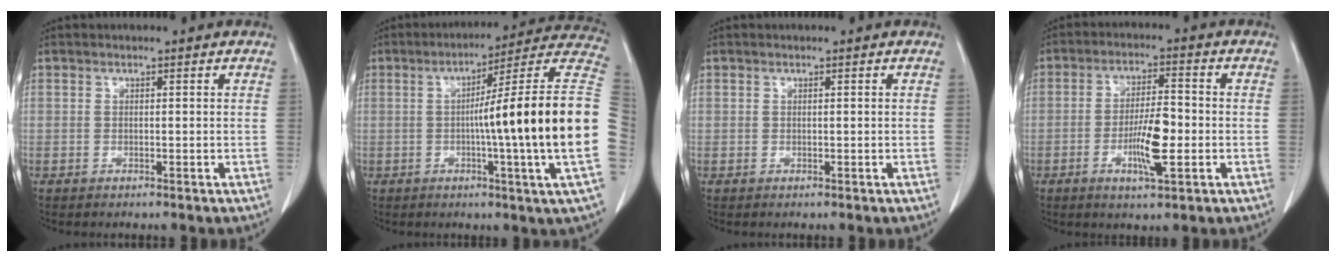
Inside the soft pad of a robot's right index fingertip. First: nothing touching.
{"total": 21.1, "force": [-1.6, -2.6, 20.9], "torque": [-0.229, 0.015, -0.042]}
{"total": 0.0}
{"total": 7.5, "force": [-2.1, 1.5, 7.0], "torque": [-0.131, -0.001, -0.036]}